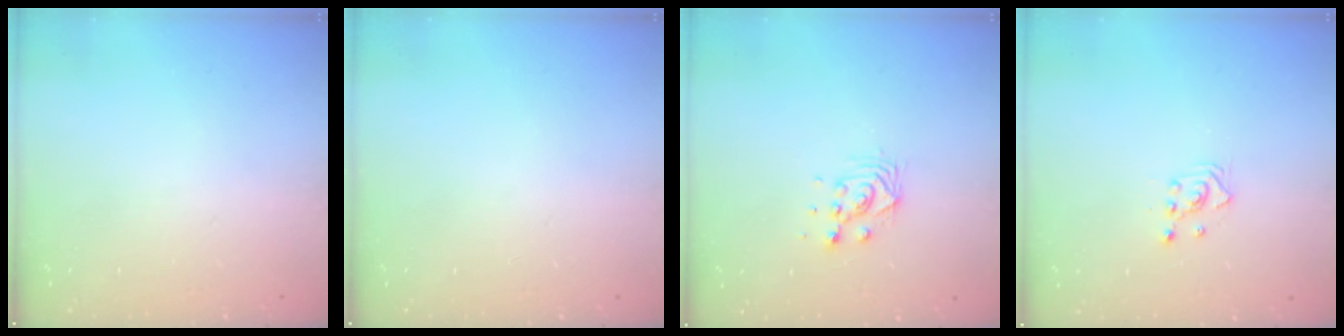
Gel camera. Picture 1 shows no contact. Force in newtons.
{"total": 0.0}
{"total": 6.2, "press": 6.2, "slide": 0.2}
{"total": 2.3, "press": 2.3, "slide": 0.3}